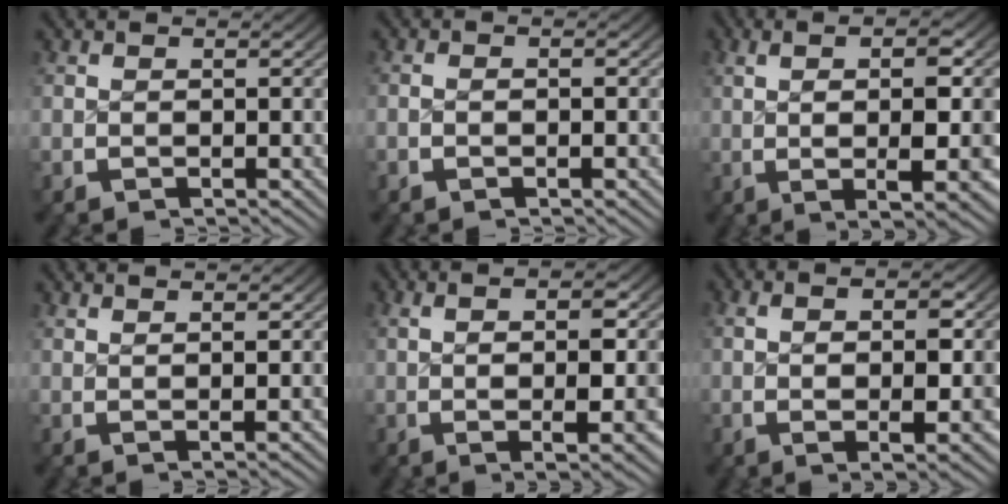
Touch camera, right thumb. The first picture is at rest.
{"total": 0.9, "force": [-0.4, 0.3, 0.8], "torque": [-0.014, 0.001, -0.009]}
{"total": 9.4, "force": [0.1, 2.8, 9.0], "torque": [-0.126, -0.002, 0.009]}
{"total": 1.9, "force": [1.4, -0.2, 1.2], "torque": [-0.017, 0.001, 0.027]}
{"total": 7.0, "force": [0.1, 1.9, 6.7], "torque": [-0.092, -0.001, 0.007]}
{"total": 5.8, "force": [0.0, 1.8, 5.6], "torque": [-0.078, -0.003, 0.004]}